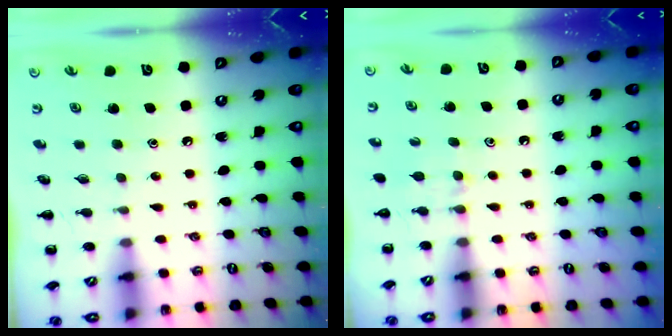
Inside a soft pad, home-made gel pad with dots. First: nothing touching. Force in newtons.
{"total": 4.8, "press": 4.6, "slide": 1.6}